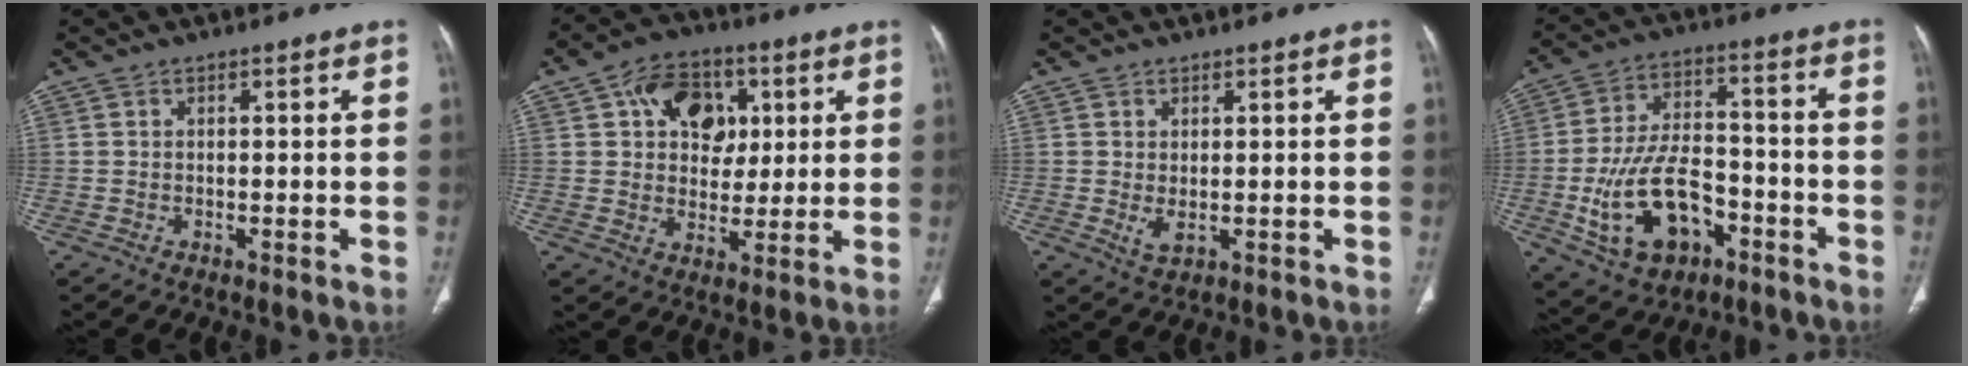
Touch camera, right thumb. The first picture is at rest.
{"total": 12.2, "force": [3.9, 9.0, 7.1], "torque": [-0.063, -0.002, 0.059]}
{"total": 2.3, "force": [0.1, 1.2, 1.9], "torque": [-0.035, -0.007, 0.009]}
{"total": 16.4, "force": [-6.2, 9.9, 11.5], "torque": [-0.193, 0.039, -0.096]}